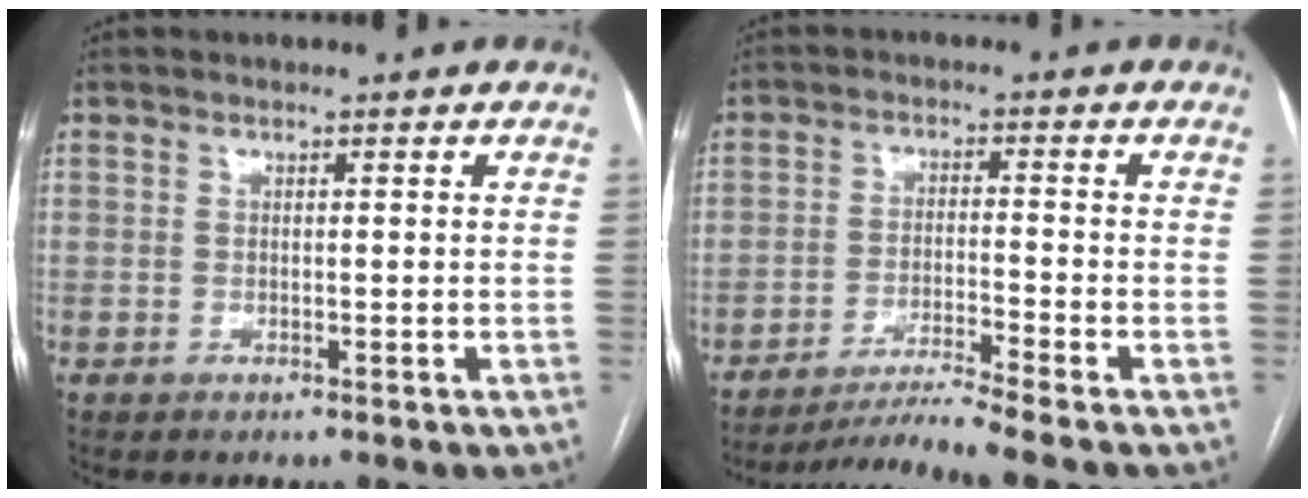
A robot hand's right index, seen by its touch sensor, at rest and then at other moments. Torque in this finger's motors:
{"motor_torque": [0.82, -0.57, 0.01, 0.04]}